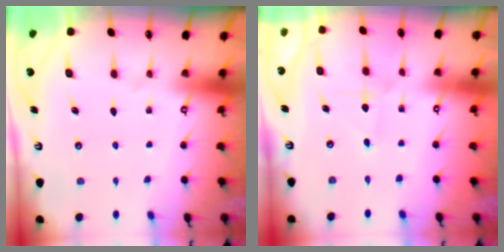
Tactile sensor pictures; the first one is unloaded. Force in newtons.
{"total": 0.7, "press": 0.7, "slide": 0.0}